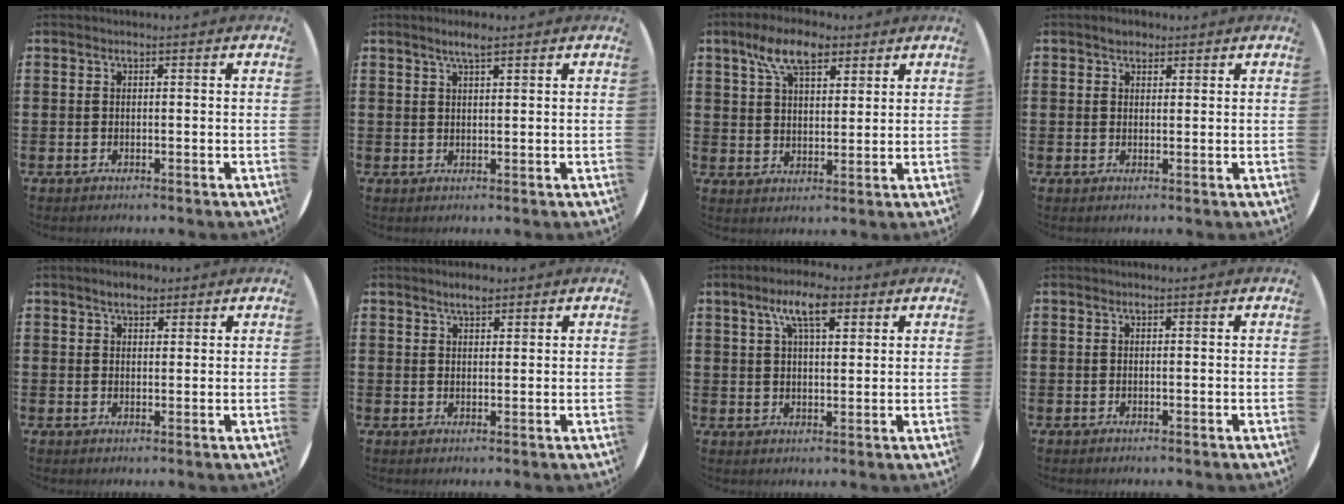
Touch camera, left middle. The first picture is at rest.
{"total": 2.7, "force": [2.1, 0.4, 1.8], "torque": [-0.037, 0.004, 0.036]}
{"total": 7.7, "force": [5.1, 3.6, 4.5], "torque": [-0.087, -0.002, 0.091]}
{"total": 1.6, "force": [1.4, 0.7, 0.2], "torque": [0.002, 0.000, 0.026]}
{"total": 2.5, "force": [2.0, 1.1, 1.0], "torque": [-0.006, -0.003, 0.034]}
{"total": 2.2, "force": [1.9, 0.7, 0.8], "torque": [-0.010, -0.001, 0.034]}
{"total": 7.0, "force": [4.2, 2.6, 5.0], "torque": [-0.093, 0.000, 0.070]}
{"total": 0.0}